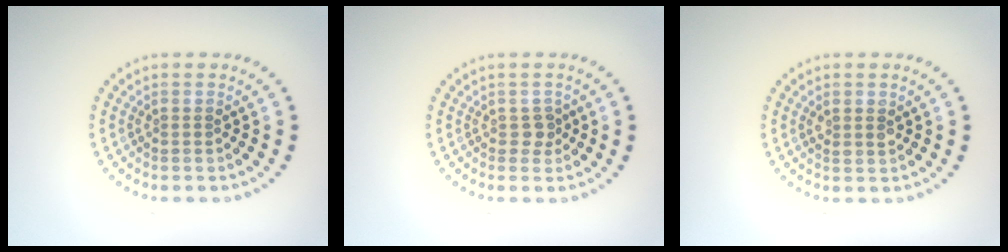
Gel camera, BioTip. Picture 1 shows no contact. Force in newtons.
{"total": 1.1, "press": 1.0, "slide": 0.6}
{"total": 1.4, "press": 1.3, "slide": 0.5}